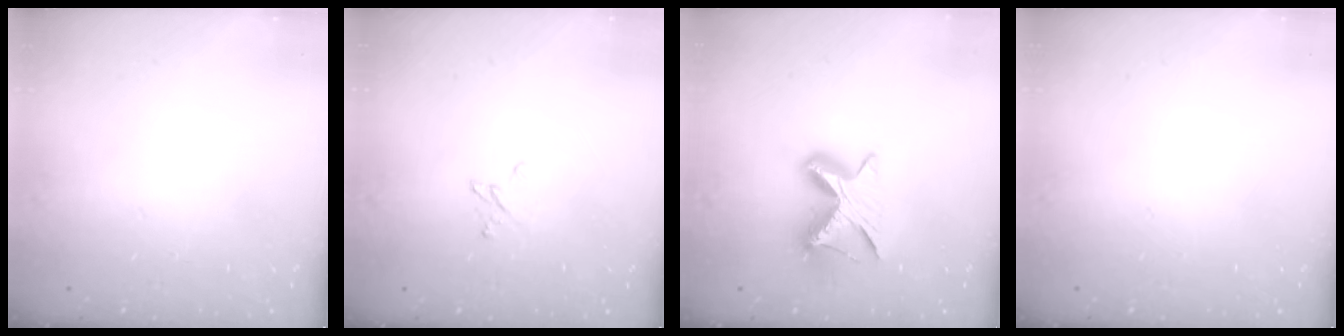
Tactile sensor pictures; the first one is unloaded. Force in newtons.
{"total": 2.7, "press": 2.7, "slide": 0.4}
{"total": 9.1, "press": 9.1, "slide": 0.3}
{"total": 0.0}